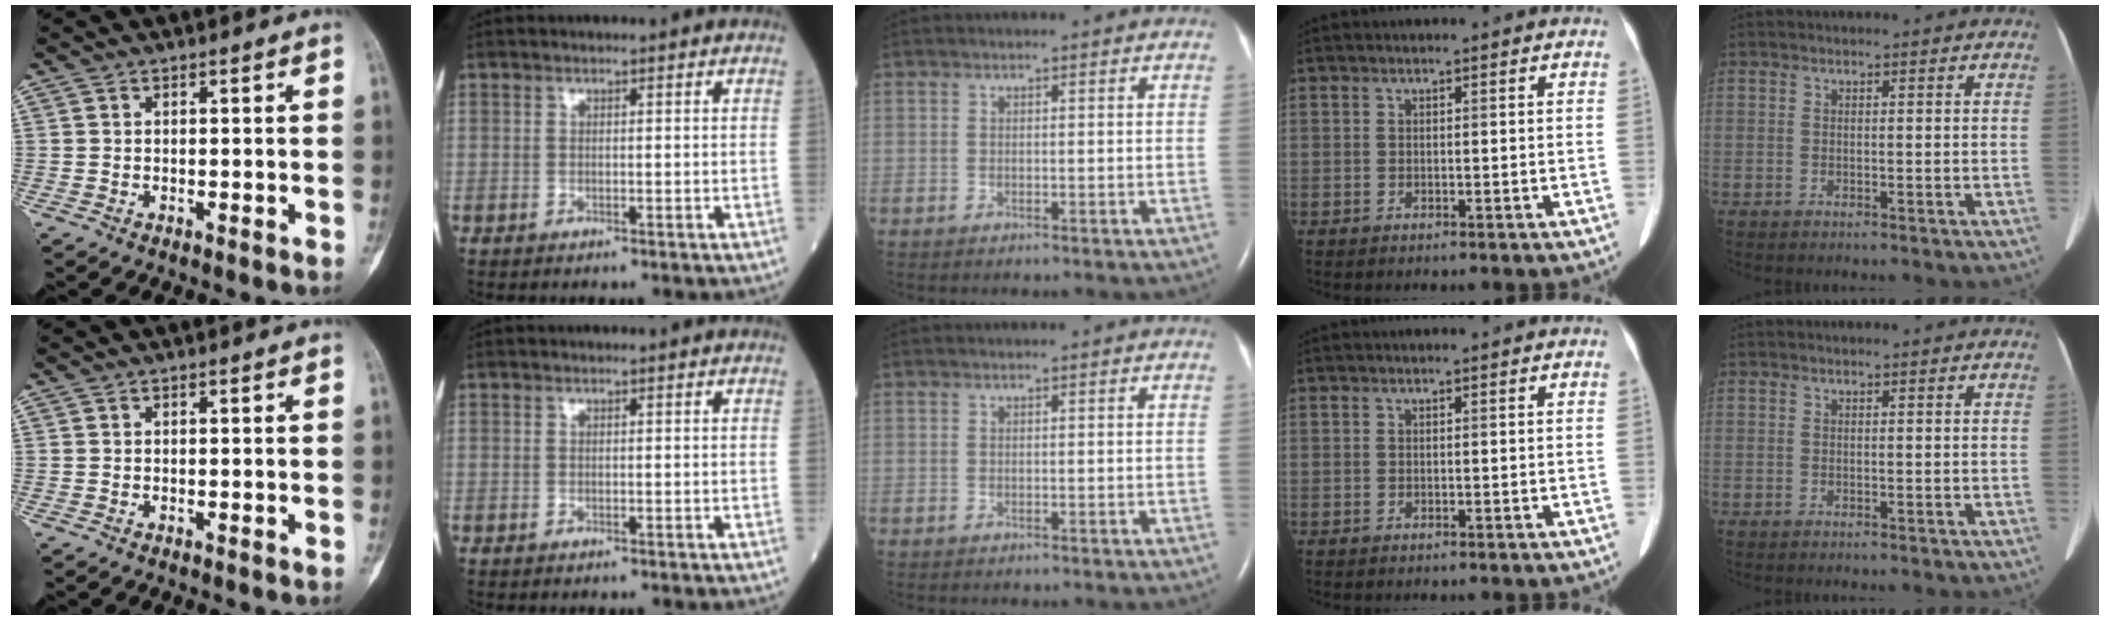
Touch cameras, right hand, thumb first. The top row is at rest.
{}